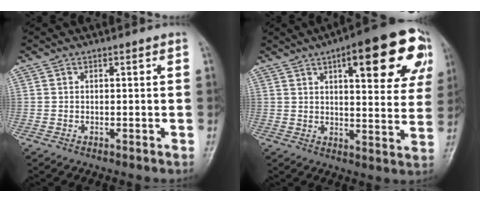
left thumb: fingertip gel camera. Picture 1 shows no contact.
{"total": 21.0, "force": [9.2, 6.9, 17.5], "torque": [-0.197, -0.009, 0.116]}